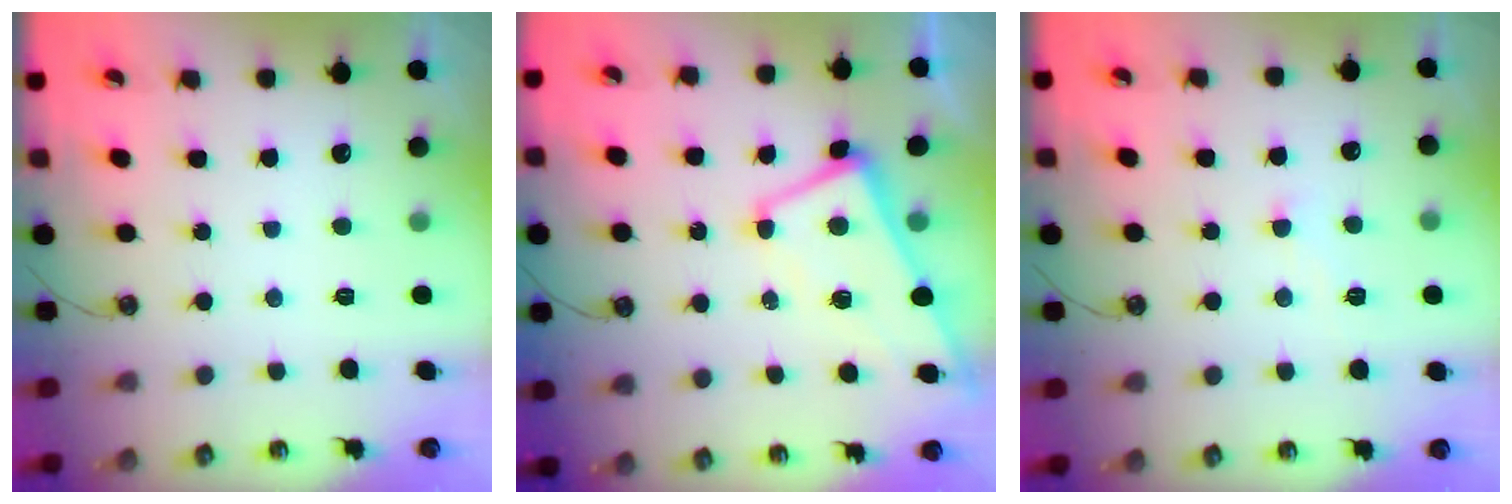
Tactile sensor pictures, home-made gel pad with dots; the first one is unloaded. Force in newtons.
{"total": 1.3, "press": 1.1, "slide": 0.7}
{"total": 2.1, "press": 2.1, "slide": 0.2}